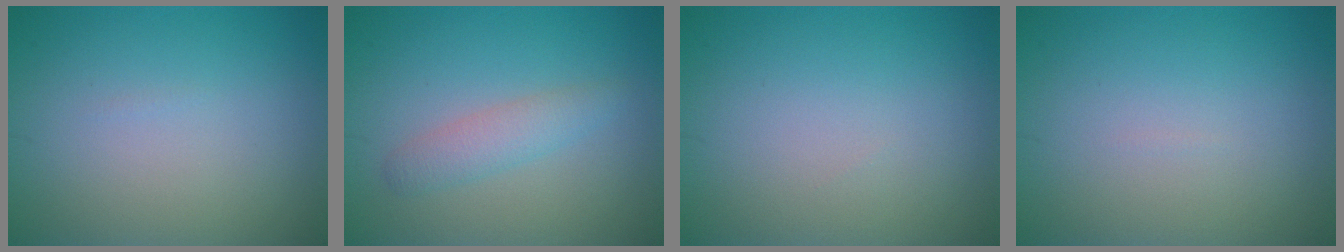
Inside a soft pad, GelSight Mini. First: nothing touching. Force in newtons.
{"total": 2.2, "press": 2.2, "slide": 0.1}
{"total": 0.0}
{"total": 0.0}